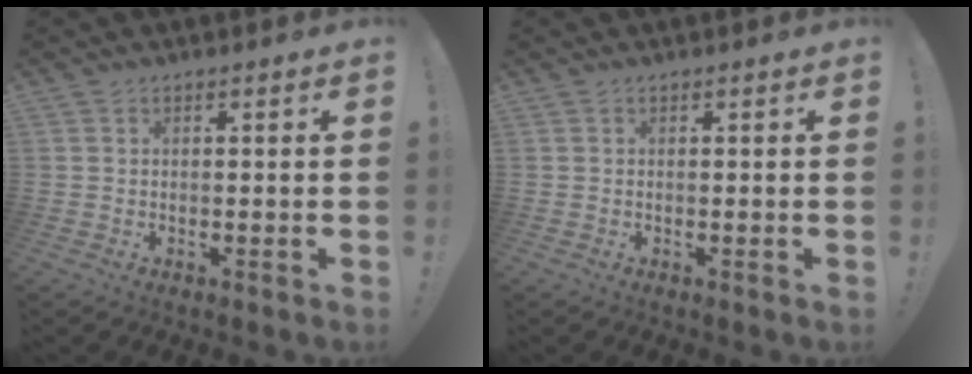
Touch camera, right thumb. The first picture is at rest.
{"total": 0.0}